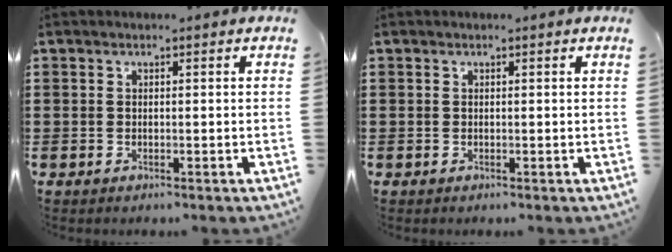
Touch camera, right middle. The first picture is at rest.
{"total": 0.0}